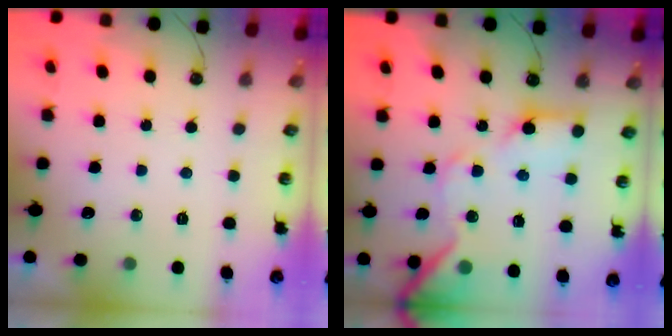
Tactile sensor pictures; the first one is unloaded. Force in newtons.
{"total": 14.8, "press": 14.7, "slide": 1.9}